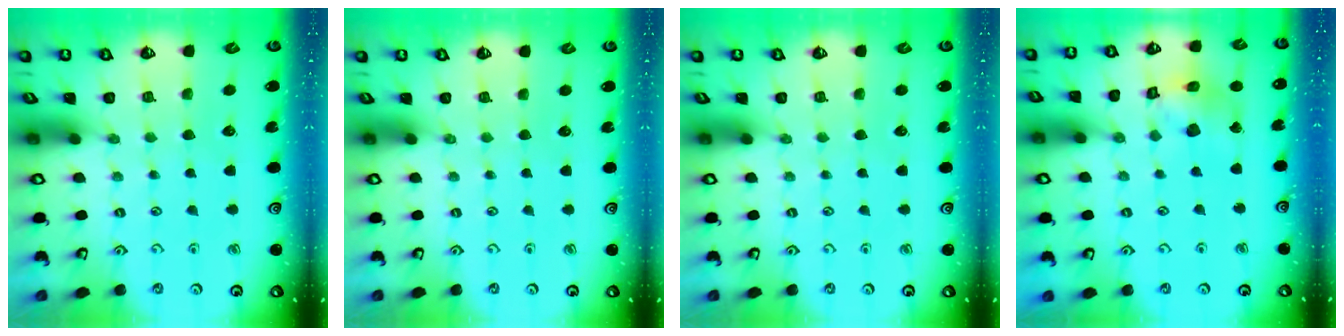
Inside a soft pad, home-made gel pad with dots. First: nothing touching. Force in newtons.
{"total": 0.0}
{"total": 0.0}
{"total": 11.3, "press": 11.2, "slide": 1.4}